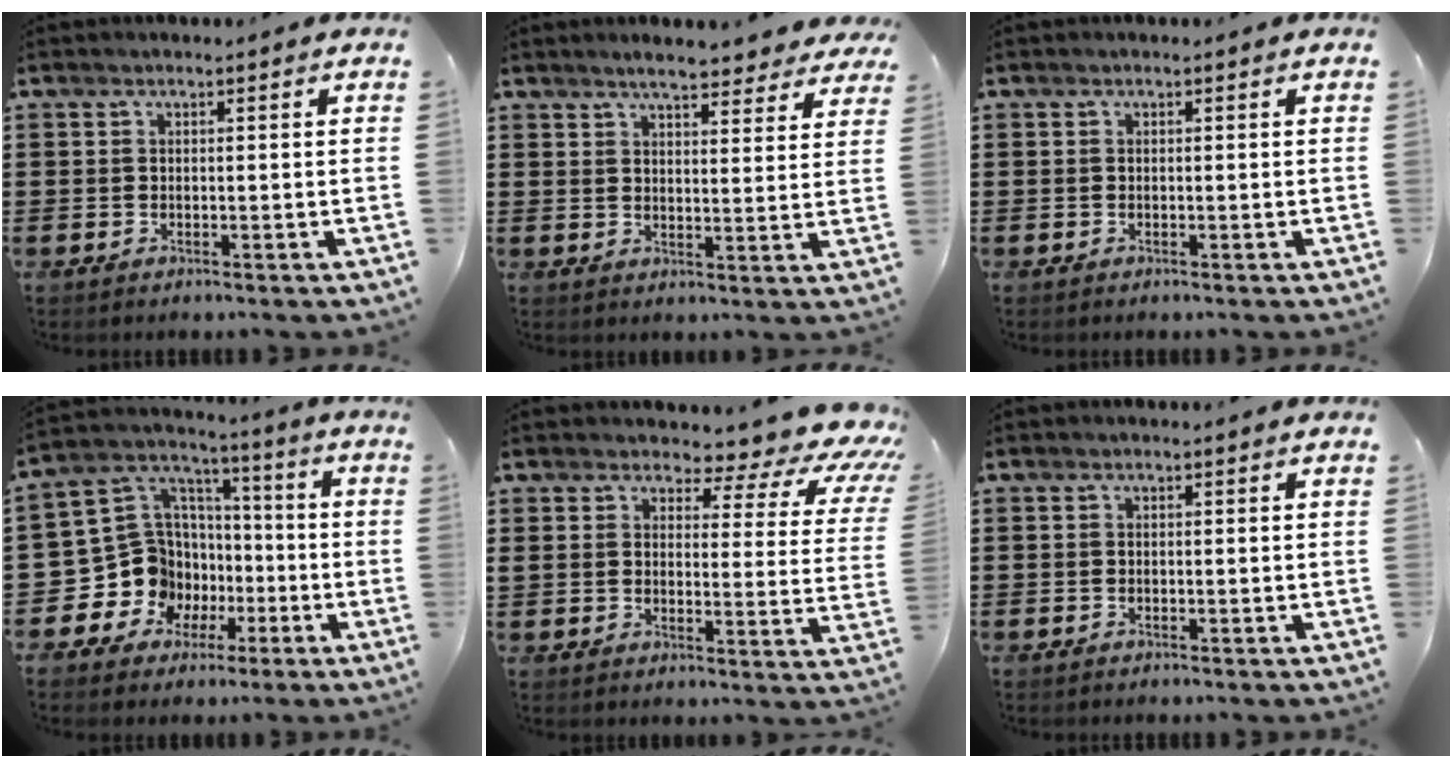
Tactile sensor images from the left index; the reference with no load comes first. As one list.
[{"total": 5.1, "force": [4.7, 0.4, 1.9], "torque": [-0.051, -0.012, 0.085]}, {"total": 0.0}, {"total": 11.5, "force": [-3.2, 10.8, 2.5], "torque": [-0.110, -0.010, -0.045]}, {"total": 4.9, "force": [3.7, 1.9, 2.7], "torque": [-0.055, -0.024, 0.054]}, {"total": 0.0}]